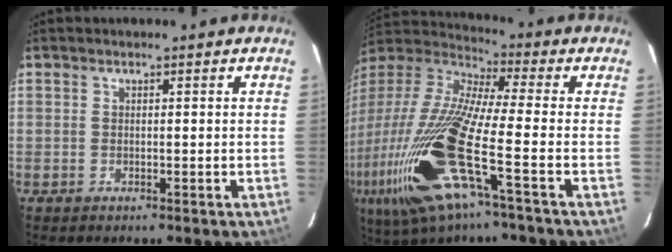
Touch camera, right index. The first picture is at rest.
{"total": 26.2, "force": [-9.7, 4.6, 23.9], "torque": [-0.478, -0.064, -0.191]}